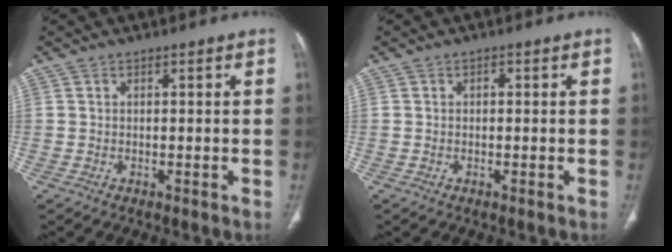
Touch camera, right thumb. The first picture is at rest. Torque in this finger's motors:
{"motor_torque": [-0.29, 0.63, 0.24, -0.30, -0.03]}